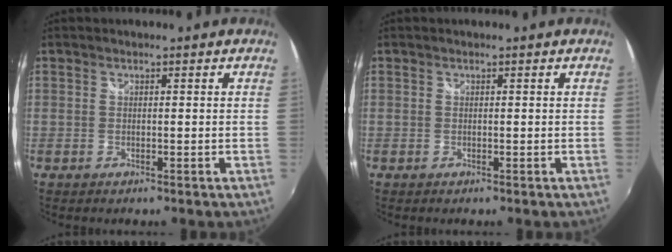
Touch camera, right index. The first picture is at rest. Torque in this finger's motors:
{"motor_torque": [-0.02, 0.02, 0.00, 0.00]}